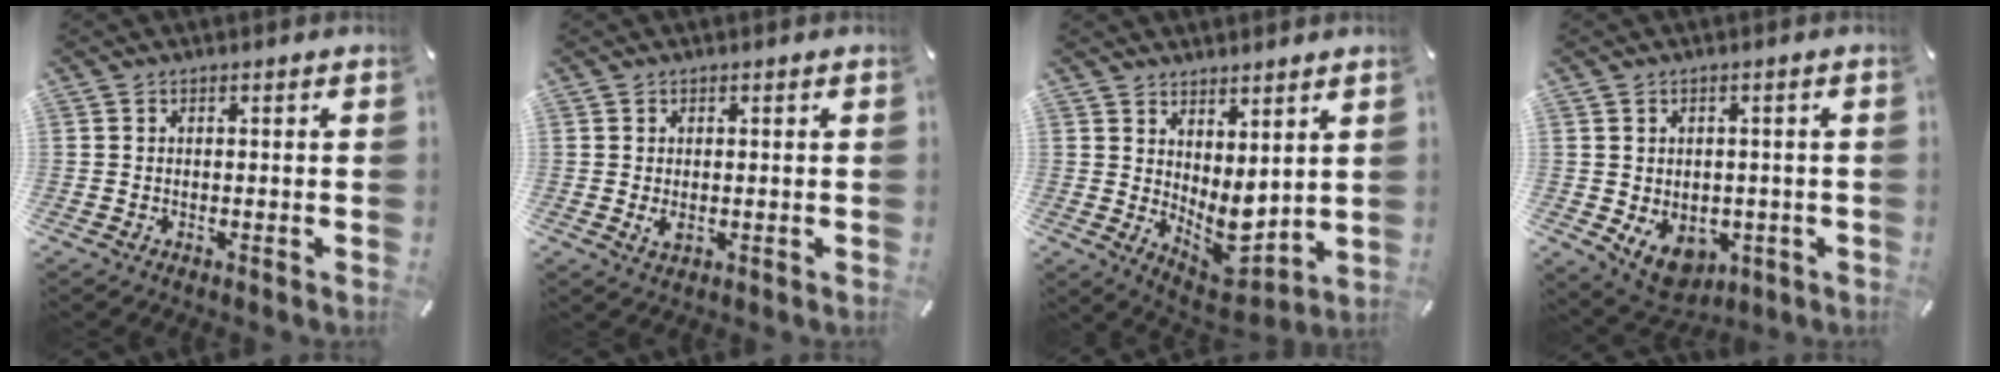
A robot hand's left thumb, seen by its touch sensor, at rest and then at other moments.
{"total": 2.0, "force": [-0.1, 1.2, 1.6], "torque": [-0.044, -0.004, -0.006]}
{"total": 6.5, "force": [2.0, 4.4, 4.3], "torque": [-0.054, -0.040, 0.048]}
{"total": 7.4, "force": [-2.2, 5.9, 3.9], "torque": [-0.059, 0.008, -0.035]}